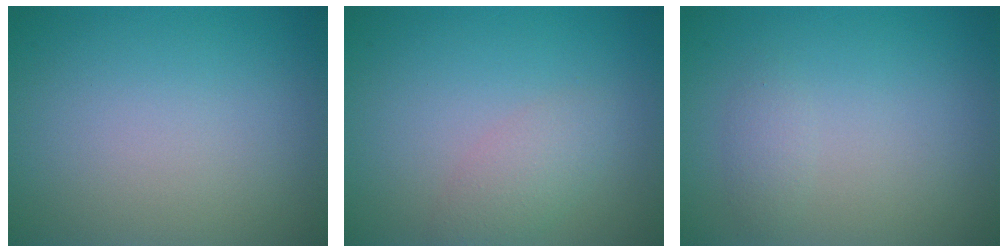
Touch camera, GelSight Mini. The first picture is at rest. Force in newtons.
{"total": 2.1, "press": 2.1, "slide": 0.1}
{"total": 1.0, "press": 1.0, "slide": 0.0}